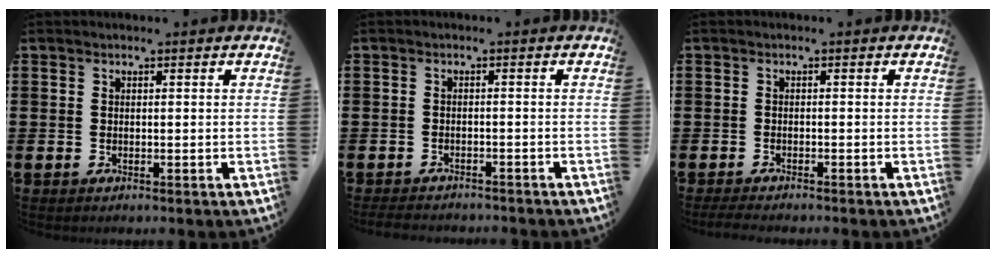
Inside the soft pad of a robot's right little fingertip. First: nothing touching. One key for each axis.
{"total": 1.6, "fx": -1.6, "fy": 0.1, "fz": 0.1, "tx": -0.006, "ty": 0.002, "tz": -0.033}
{"total": 1.2, "fx": -1.0, "fy": 0.1, "fz": 0.6, "tx": -0.010, "ty": -0.001, "tz": -0.020}